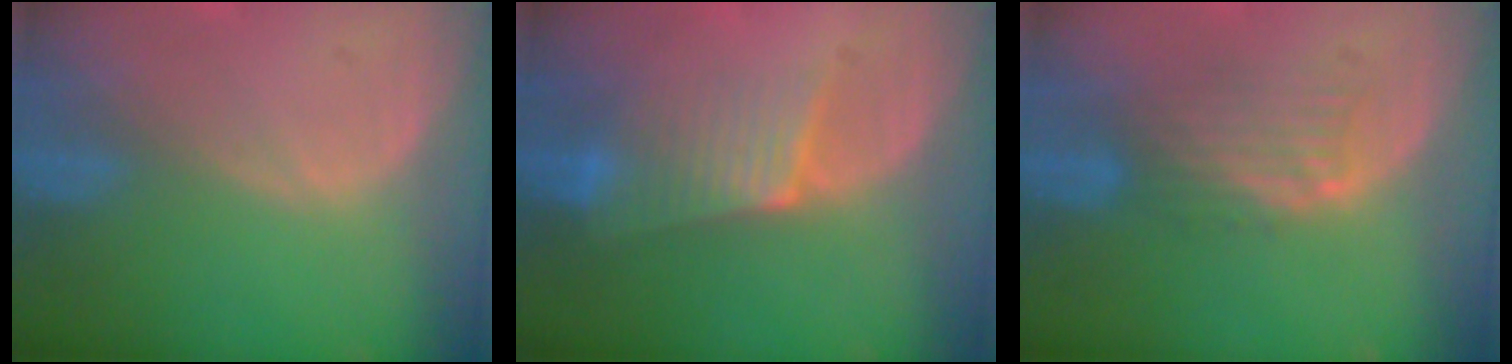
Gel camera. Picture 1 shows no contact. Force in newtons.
{"total": 6.6, "press": 5.9, "slide": 2.9}
{"total": 5.1, "press": 4.4, "slide": 2.6}